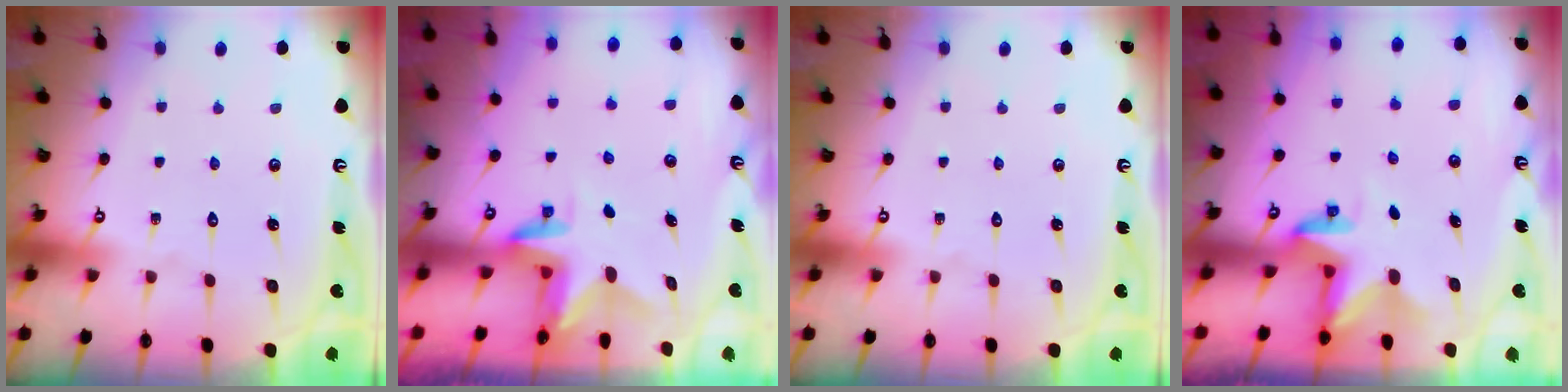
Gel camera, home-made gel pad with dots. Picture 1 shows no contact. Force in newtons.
{"total": 2.9, "press": 2.9, "slide": 0.3}
{"total": 0.0}
{"total": 2.9, "press": 2.9, "slide": 0.3}